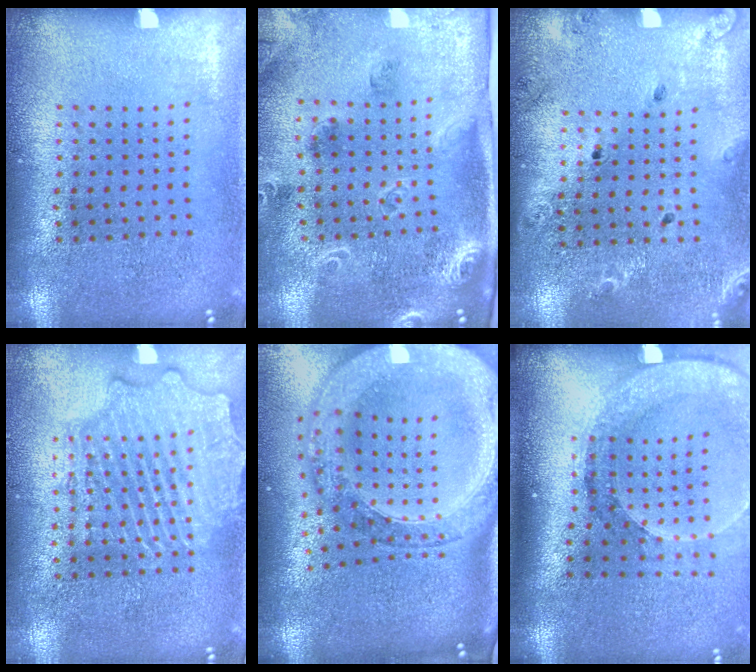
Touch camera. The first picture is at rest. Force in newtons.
{"total": 1.7, "press": 1.7, "slide": 0.3}
{"total": 1.4, "press": 1.4, "slide": 0.2}
{"total": 3.6, "press": 3.6, "slide": 0.4}
{"total": 3.6, "press": 2.9, "slide": 2.1}
{"total": 2.6, "press": 2.0, "slide": 1.6}